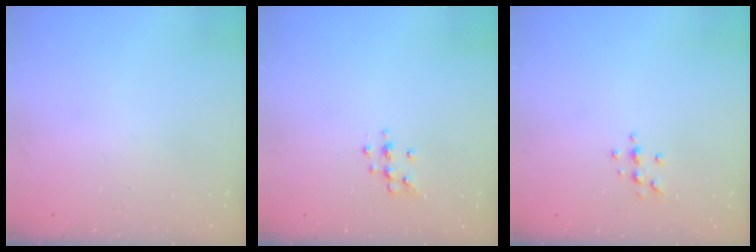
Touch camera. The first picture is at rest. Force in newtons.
{"total": 7.3, "press": 7.2, "slide": 1.2}
{"total": 4.7, "press": 4.7, "slide": 0.6}